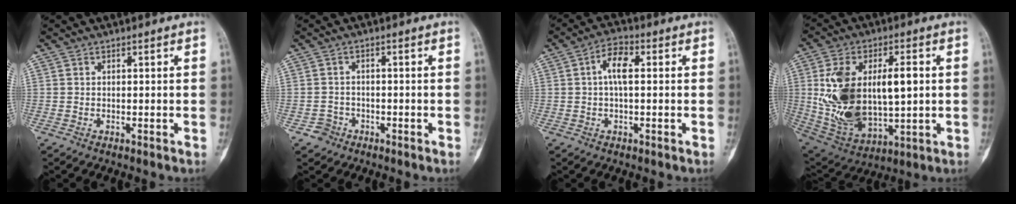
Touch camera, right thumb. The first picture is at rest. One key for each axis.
{"total": 2.5, "fx": -1.4, "fy": 2.1, "fz": -0.1, "tx": 0.013, "ty": 0.011, "tz": -0.026}
{"total": 5.6, "fx": 0.7, "fy": 2.4, "fz": 5.0, "tx": -0.097, "ty": 0.012, "tz": 0.002}
{"total": 22.1, "fx": 1.8, "fy": 12.0, "fz": 18.4, "tx": -0.333, "ty": -0.007, "tz": 0.050}